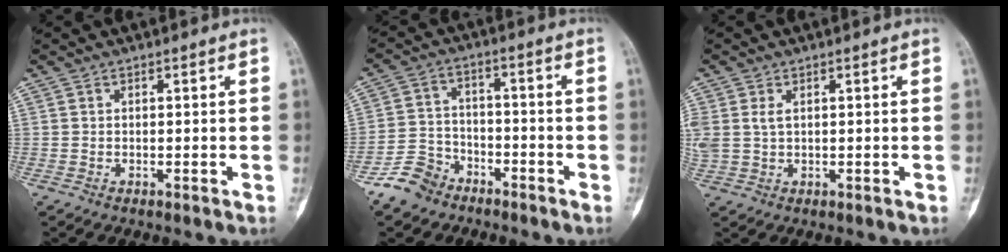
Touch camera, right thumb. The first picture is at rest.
{"total": 7.4, "force": [-5.5, 4.7, 1.5], "torque": [-0.015, 0.036, -0.113]}
{"total": 4.5, "force": [1.2, 2.9, 3.3], "torque": [-0.090, 0.010, 0.033]}